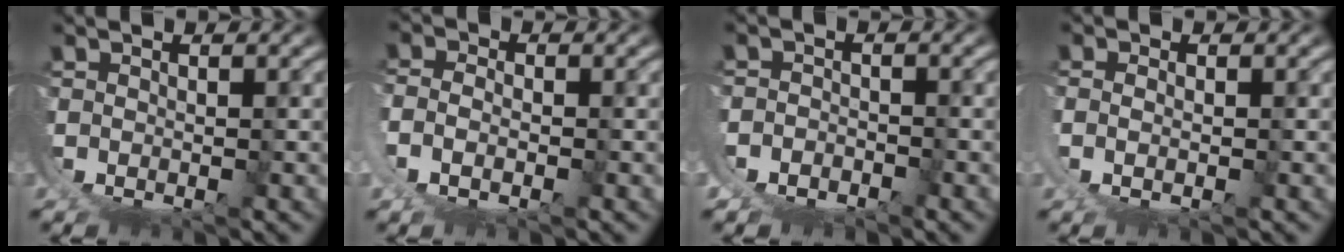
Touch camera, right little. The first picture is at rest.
{"total": 3.0, "force": [1.1, 1.9, 2.0], "torque": [-0.058, -0.010, 0.022]}
{"total": 3.5, "force": [-0.3, 3.3, 1.1], "torque": [-0.041, -0.010, -0.007]}
{"total": 1.4, "force": [0.7, 0.1, 1.2], "torque": [-0.034, -0.007, 0.017]}